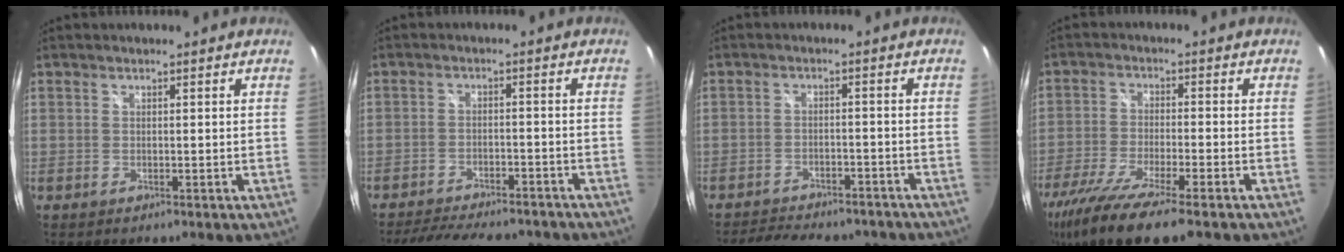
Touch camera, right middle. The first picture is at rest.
{"total": 16.0, "force": [-13.5, 4.8, 7.1], "torque": [-0.144, -0.017, -0.183]}
{"total": 14.4, "force": [-12.2, 4.8, 5.9], "torque": [-0.126, -0.008, -0.160]}
{"total": 15.9, "force": [-11.6, 2.6, 10.5], "torque": [-0.221, -0.055, -0.208]}